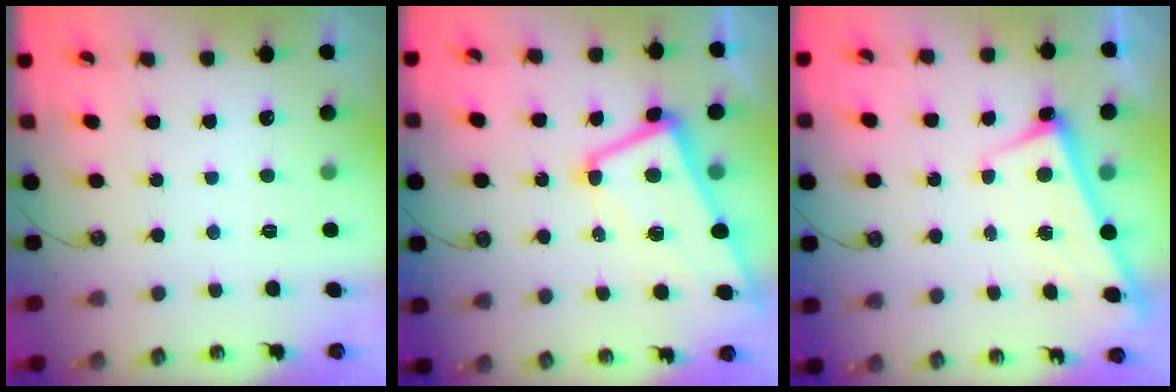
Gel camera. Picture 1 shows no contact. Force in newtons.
{"total": 3.1, "press": 2.8, "slide": 1.2}
{"total": 2.8, "press": 2.8, "slide": 0.3}